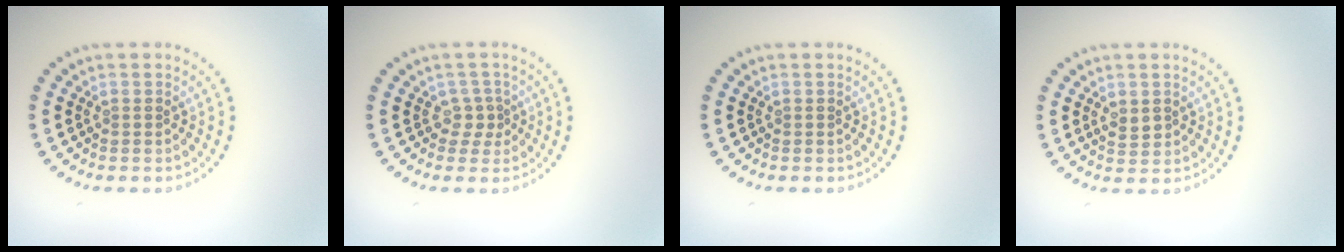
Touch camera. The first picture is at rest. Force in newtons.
{"total": 1.5, "press": 1.1, "slide": 1.0}
{"total": 0.0}
{"total": 1.4, "press": 1.4, "slide": 0.2}